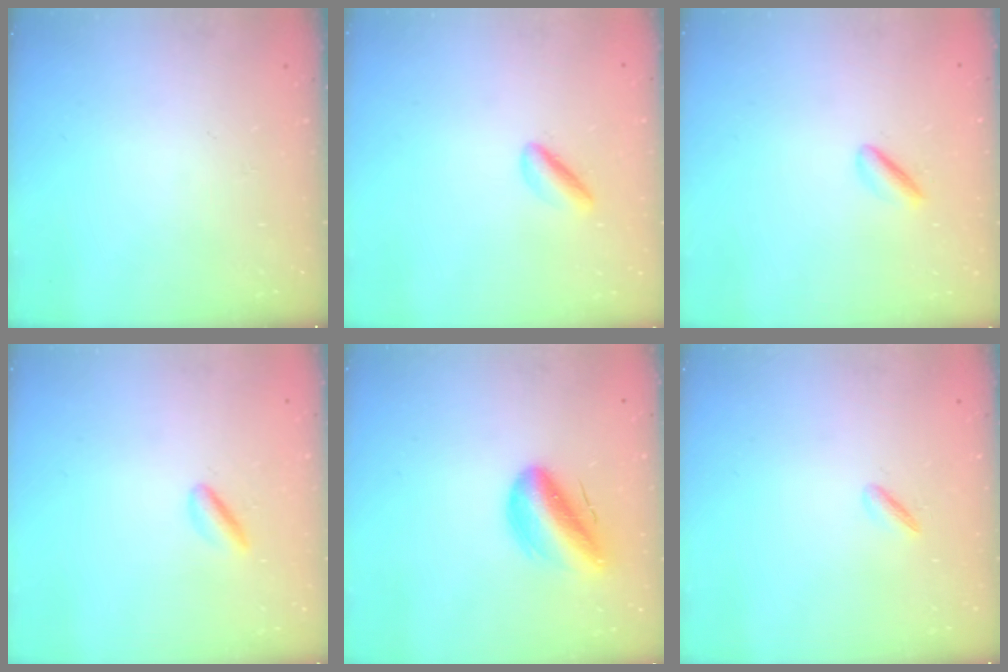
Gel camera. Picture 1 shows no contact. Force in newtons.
{"total": 2.0, "press": 2.0, "slide": 0.0}
{"total": 1.8, "press": 1.7, "slide": 0.6}
{"total": 3.0, "press": 2.8, "slide": 1.1}
{"total": 12.3, "press": 11.7, "slide": 3.7}
{"total": 2.1, "press": 1.9, "slide": 0.8}